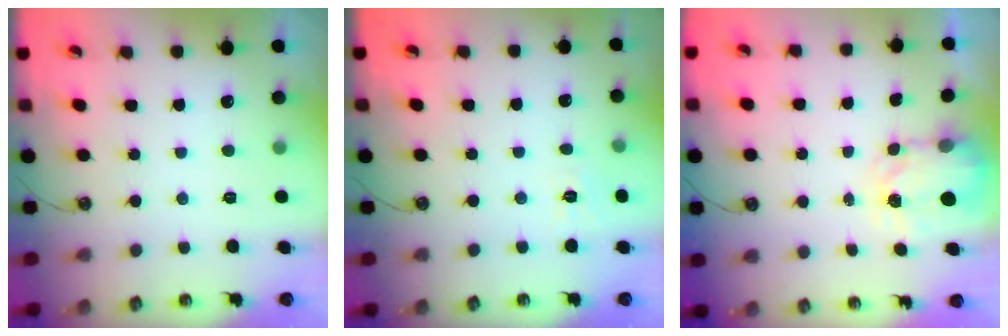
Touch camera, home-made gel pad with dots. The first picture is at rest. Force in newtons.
{"total": 3.9, "press": 3.9, "slide": 0.6}
{"total": 3.8, "press": 3.8, "slide": 0.5}